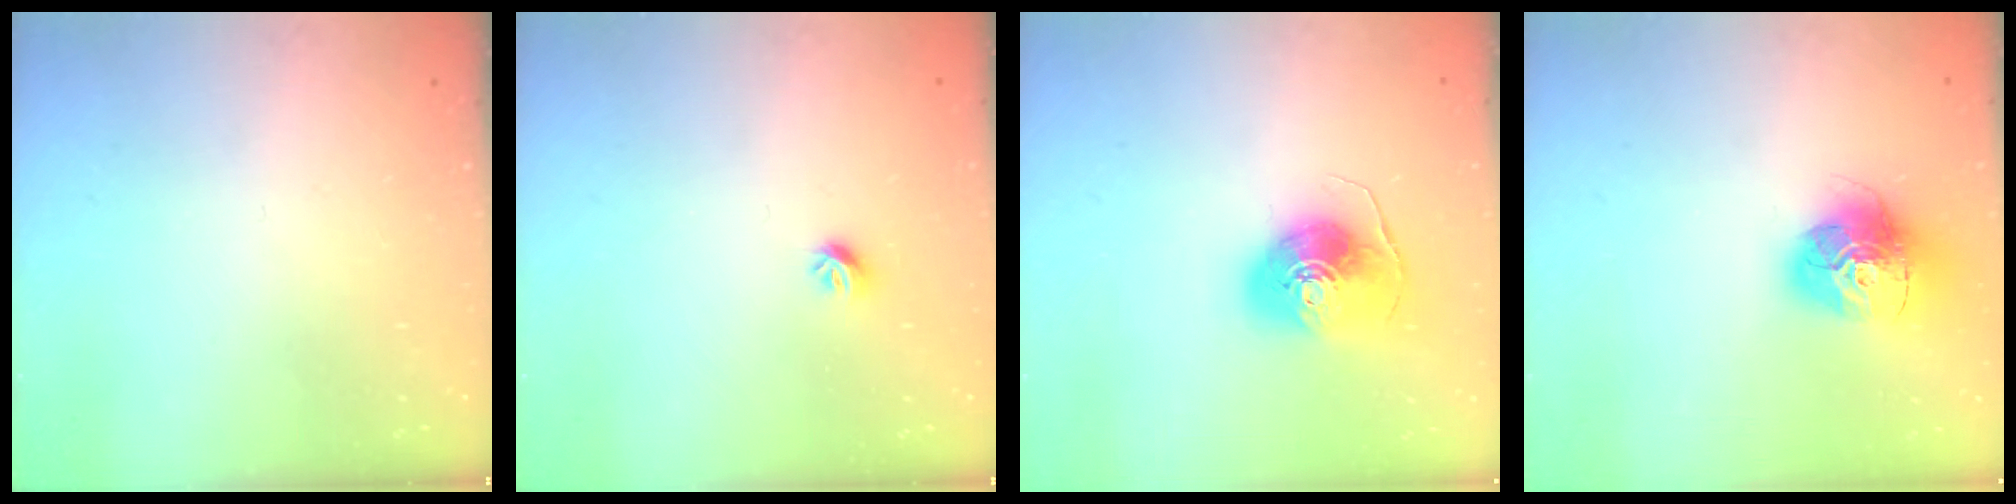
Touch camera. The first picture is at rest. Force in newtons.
{"total": 5.7, "press": 5.6, "slide": 0.8}
{"total": 9.9, "press": 9.8, "slide": 1.1}
{"total": 16.0, "press": 16.0, "slide": 1.5}